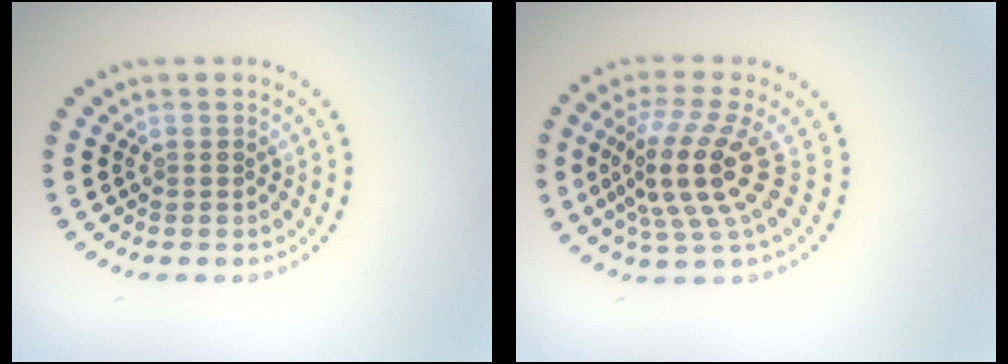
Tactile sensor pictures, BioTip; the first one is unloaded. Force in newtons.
{"total": 5.1, "press": 3.8, "slide": 3.4}